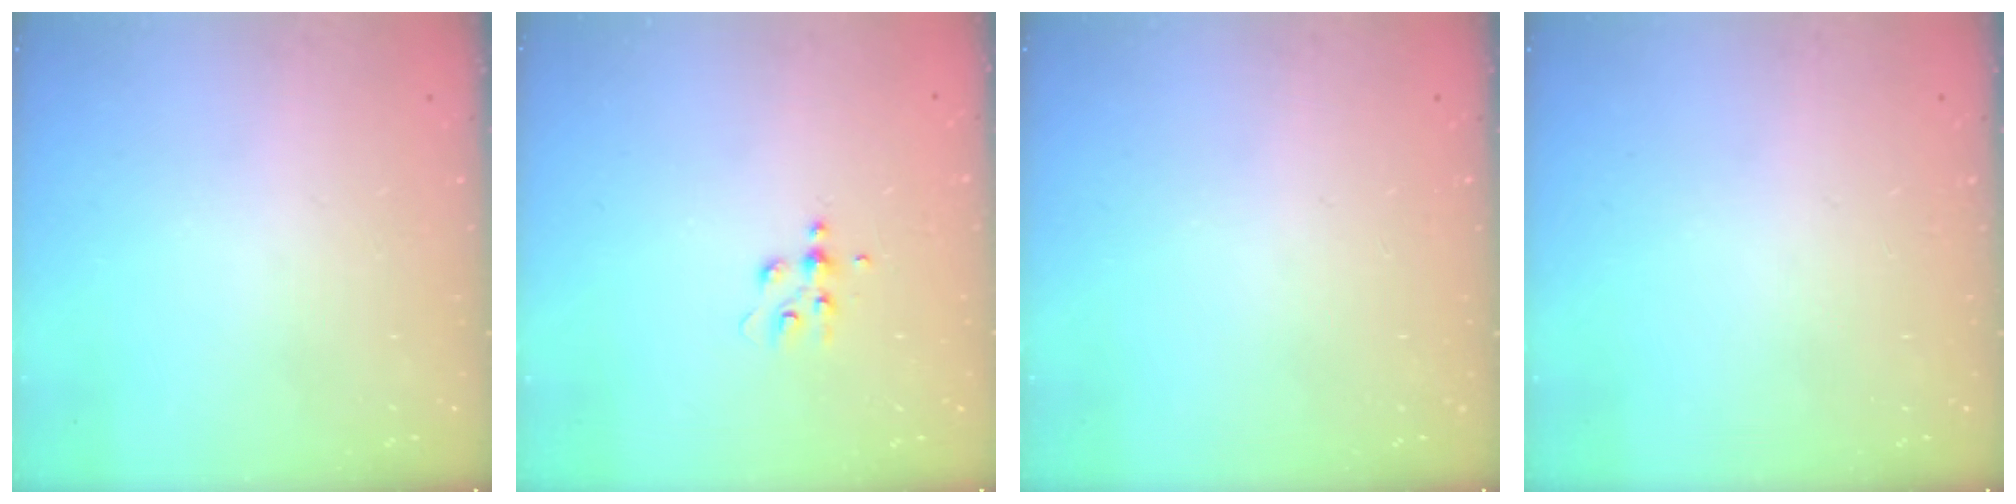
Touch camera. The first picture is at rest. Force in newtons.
{"total": 4.5, "press": 4.5, "slide": 0.5}
{"total": 0.0}
{"total": 0.0}